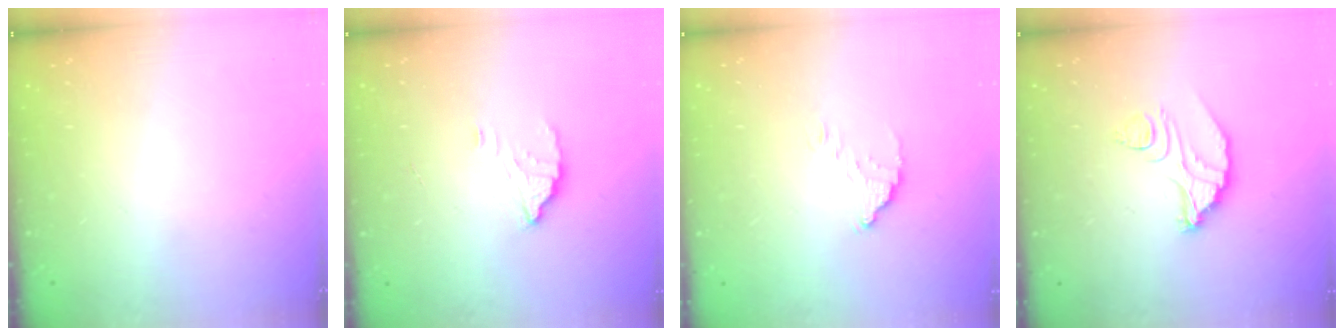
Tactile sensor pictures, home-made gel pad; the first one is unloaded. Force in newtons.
{"total": 2.6, "press": 2.6, "slide": 0.2}
{"total": 4.3, "press": 4.3, "slide": 0.1}
{"total": 8.8, "press": 8.8, "slide": 0.8}